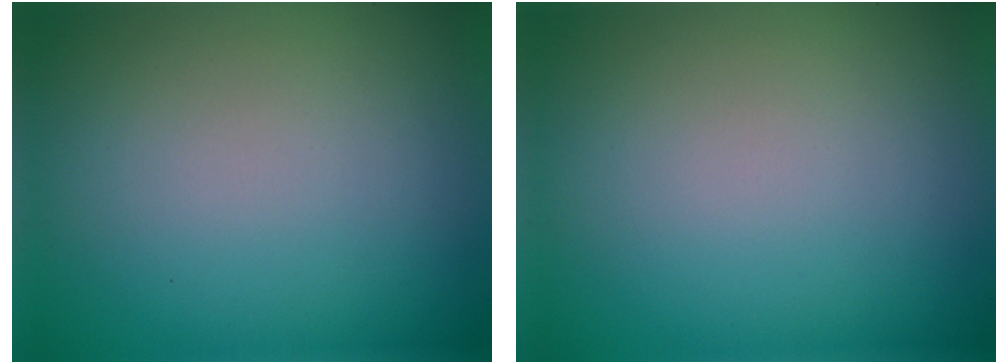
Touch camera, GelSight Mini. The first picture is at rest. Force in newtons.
{"total": 0.0}